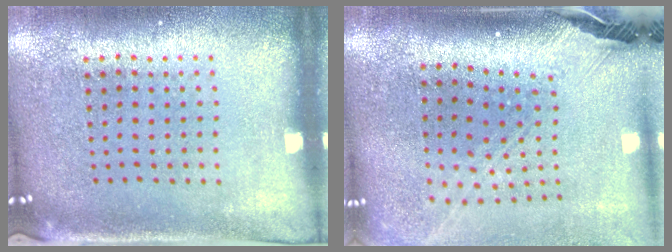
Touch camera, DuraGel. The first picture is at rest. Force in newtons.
{"total": 2.8, "press": 2.0, "slide": 2.0}